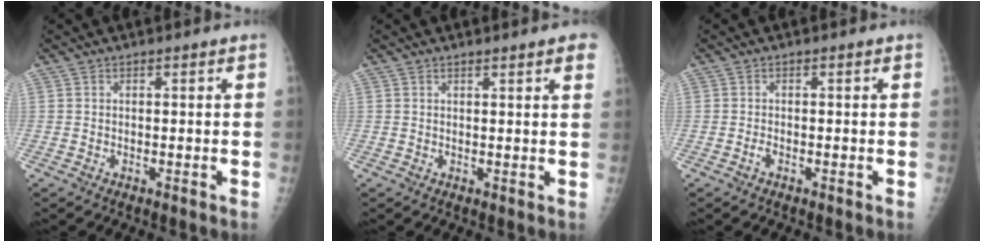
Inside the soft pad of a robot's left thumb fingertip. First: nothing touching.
{"total": 3.8, "force": [2.7, 0.5, 2.6], "torque": [-0.022, -0.002, 0.027]}
{"total": 0.8, "force": [-0.5, 0.3, 0.6], "torque": [-0.013, 0.000, -0.011]}